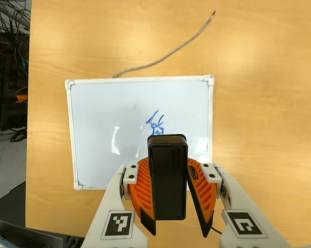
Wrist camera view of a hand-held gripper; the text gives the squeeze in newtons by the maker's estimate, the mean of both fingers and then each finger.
{"total": 9.9, "left": 10.0, "right": 9.7}